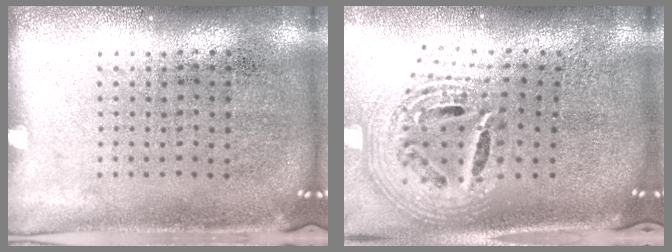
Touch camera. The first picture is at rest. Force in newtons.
{"total": 2.7, "press": 1.9, "slide": 1.9}